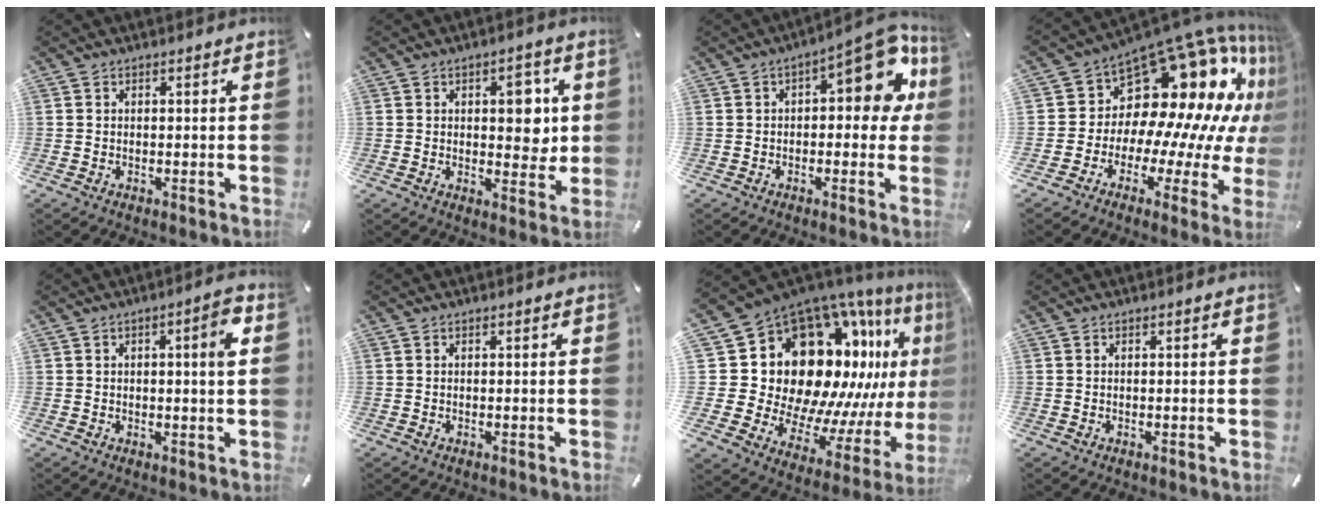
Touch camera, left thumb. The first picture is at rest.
{"total": 8.2, "force": [1.7, 5.0, 6.2], "torque": [-0.062, -0.011, 0.018]}
{"total": 12.0, "force": [3.8, 5.8, 9.8], "torque": [-0.105, -0.036, 0.058]}
{"total": 18.9, "force": [11.9, 10.9, 9.9], "torque": [-0.108, -0.154, 0.224]}
{"total": 4.5, "force": [1.1, 1.0, 4.3], "torque": [-0.059, -0.005, 0.010]}
{"total": 0.0}
{"total": 27.2, "force": [9.5, 18.5, 17.5], "torque": [-0.287, -0.138, 0.211]}
{"total": 0.0}